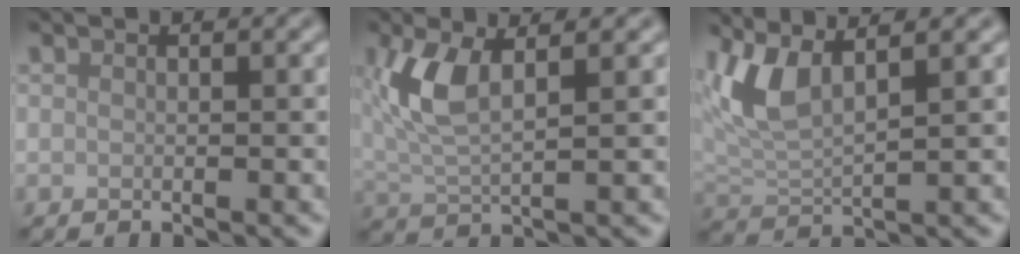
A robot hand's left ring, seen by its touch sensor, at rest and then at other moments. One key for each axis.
{"total": 4.6, "fx": 1.6, "fy": 1.7, "fz": 4.0, "tx": -0.094, "ty": 0.003, "tz": 0.033}
{"total": 4.2, "fx": 2.5, "fy": 1.2, "fz": 3.2, "tx": -0.075, "ty": 0.001, "tz": 0.055}